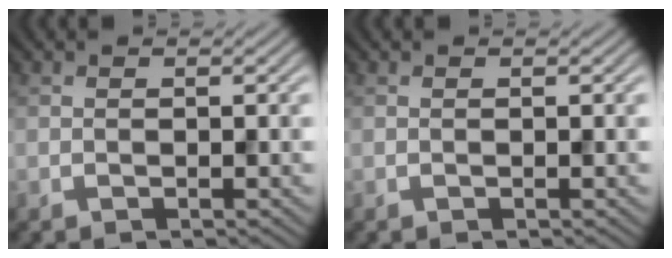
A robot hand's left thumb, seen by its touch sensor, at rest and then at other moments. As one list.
[{"total": 0.0}]